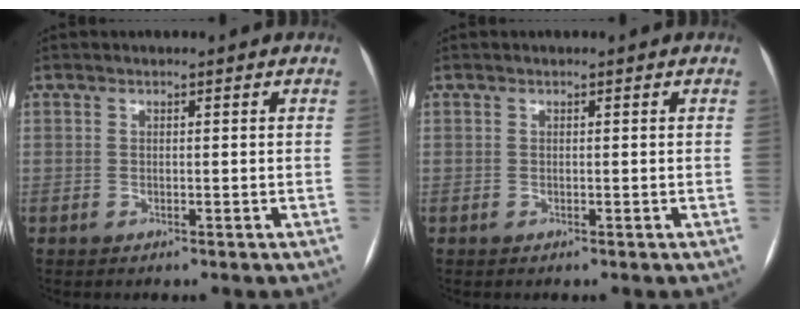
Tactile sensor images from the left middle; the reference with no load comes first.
{"total": 0.0}